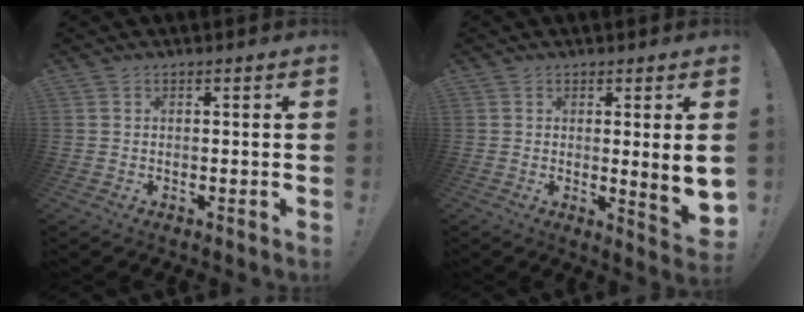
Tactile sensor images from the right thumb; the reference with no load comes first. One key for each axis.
{"total": 6.3, "fx": 0.8, "fy": -0.3, "fz": 6.2, "tx": -0.084, "ty": -0.018, "tz": 0.014}